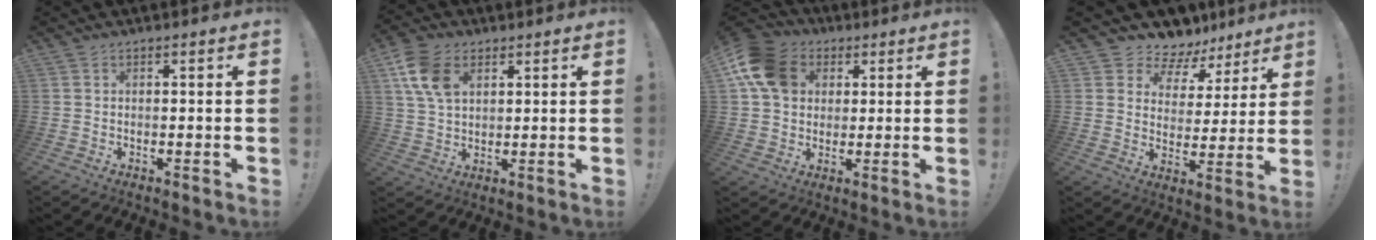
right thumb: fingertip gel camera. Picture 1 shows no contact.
{"total": 10.9, "force": [4.4, 7.3, 6.8], "torque": [-0.138, -0.001, 0.087]}
{"total": 14.3, "force": [4.4, 11.5, 7.3], "torque": [-0.119, -0.006, 0.092]}
{"total": 7.2, "force": [5.9, 4.1, 0.9], "torque": [-0.014, -0.061, 0.110]}